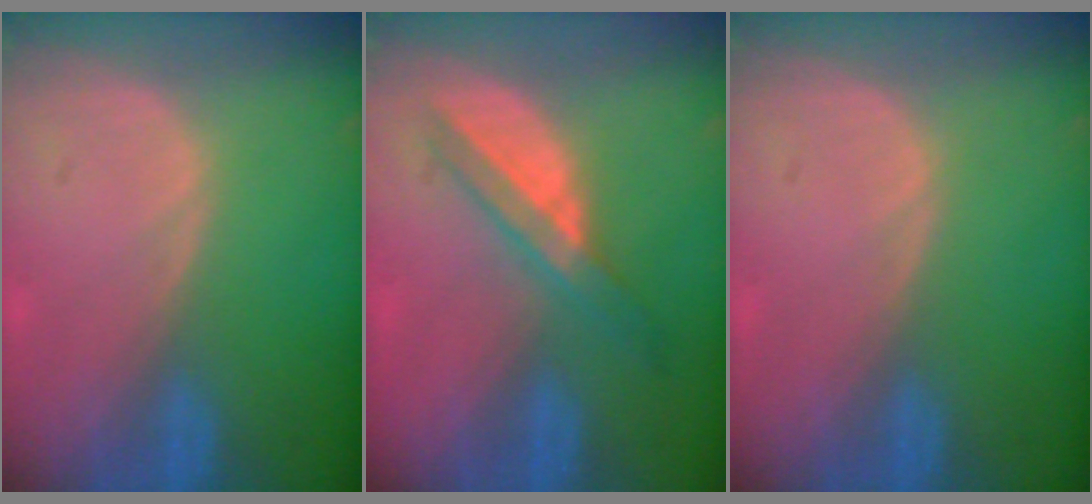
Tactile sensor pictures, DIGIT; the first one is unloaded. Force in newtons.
{"total": 5.9, "press": 5.4, "slide": 2.6}
{"total": 0.0}